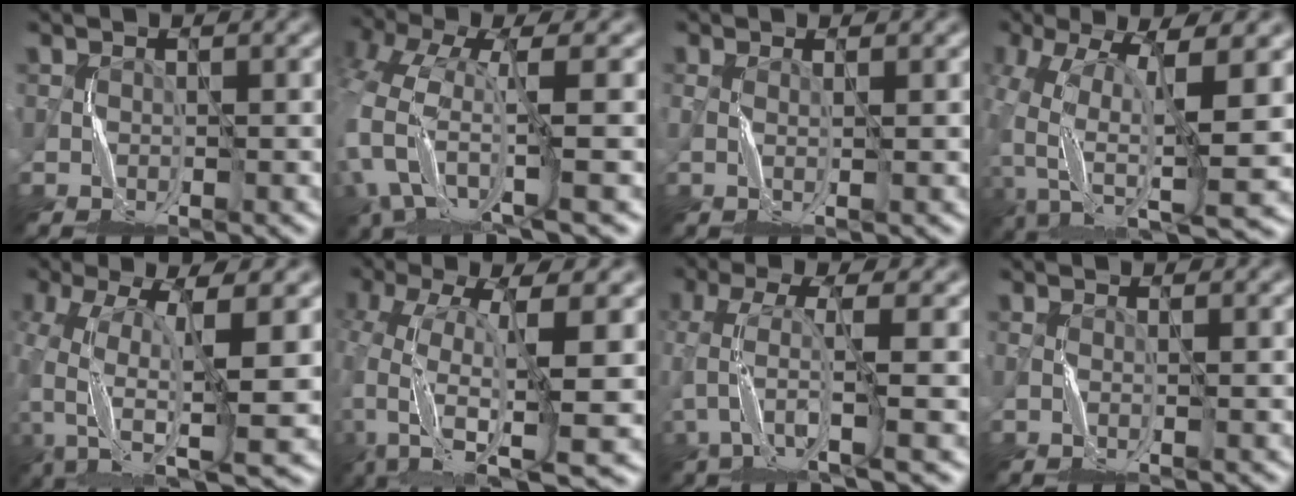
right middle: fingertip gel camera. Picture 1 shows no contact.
{"total": 9.1, "force": [-3.1, 4.1, 7.5], "torque": [-0.170, -0.016, -0.063]}
{"total": 0.6, "force": [0.1, 0.2, 0.5], "torque": [-0.008, 0.001, -0.002]}
{"total": 11.9, "force": [-2.3, 4.8, 10.7], "torque": [-0.215, -0.003, -0.037]}
{"total": 11.2, "force": [-3.5, 4.0, 9.8], "torque": [-0.199, 0.000, -0.060]}
{"total": 12.2, "force": [-2.6, 4.5, 11.1], "torque": [-0.224, 0.000, -0.030]}
{"total": 5.0, "force": [-1.5, 1.0, 4.7], "torque": [-0.103, 0.002, -0.032]}
{"total": 0.0}